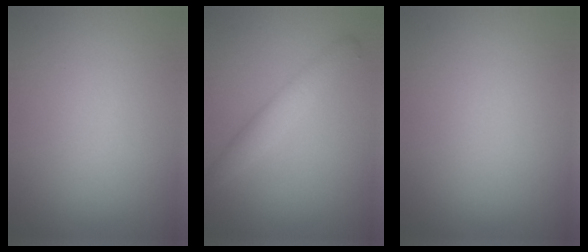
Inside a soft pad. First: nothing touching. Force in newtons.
{"total": 2.8, "press": 2.8, "slide": 0.1}
{"total": 0.0}